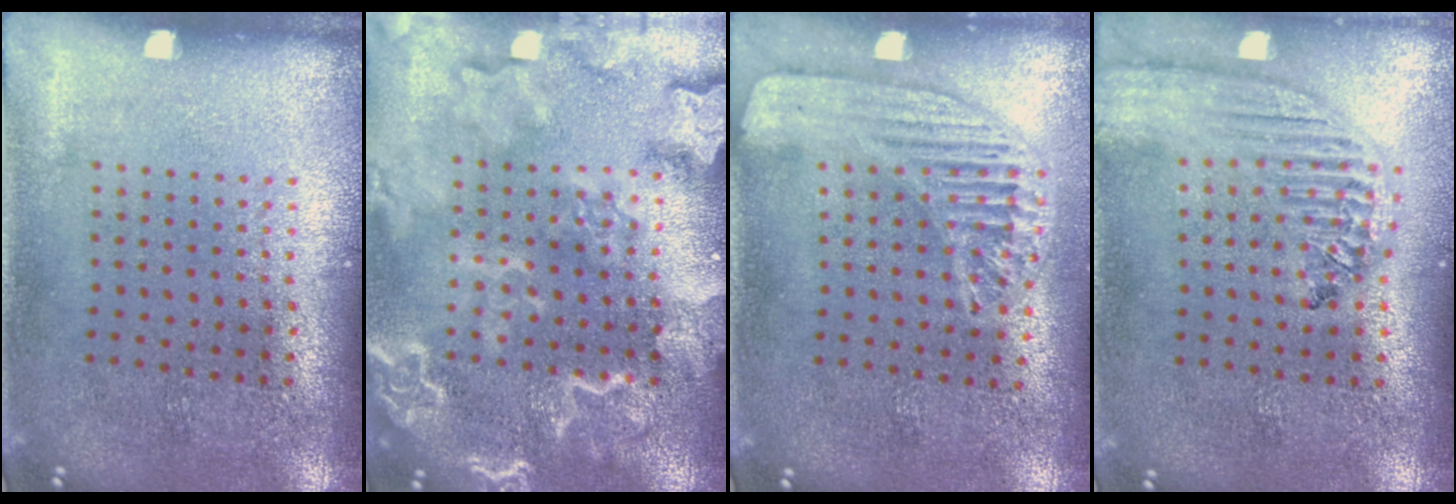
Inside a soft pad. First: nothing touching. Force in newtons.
{"total": 4.7, "press": 4.7, "slide": 0.6}
{"total": 1.6, "press": 1.6, "slide": 0.4}
{"total": 2.2, "press": 1.9, "slide": 1.1}